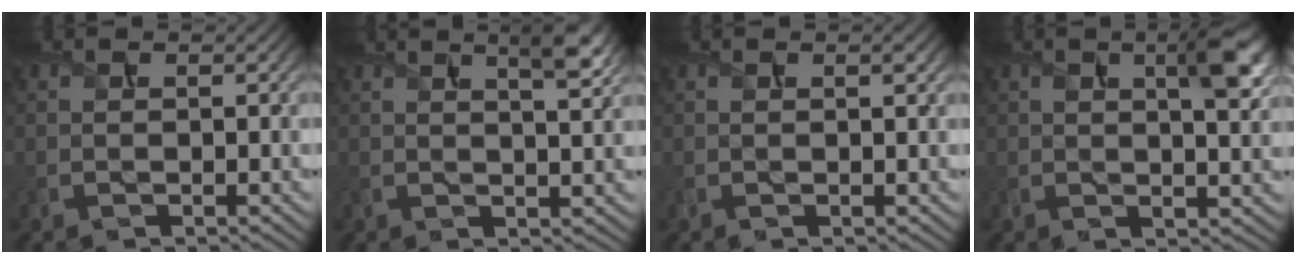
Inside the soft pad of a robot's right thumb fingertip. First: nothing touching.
{"total": 4.6, "force": [2.5, 0.9, 3.7], "torque": [-0.060, 0.005, 0.042]}
{"total": 1.2, "force": [0.5, 0.3, 1.0], "torque": [-0.019, 0.000, 0.009]}
{"total": 6.3, "force": [2.2, 2.0, 5.5], "torque": [-0.087, 0.003, 0.033]}